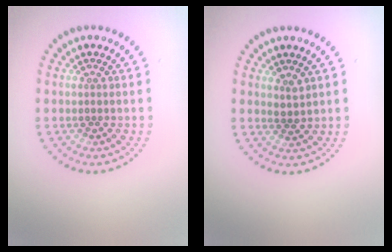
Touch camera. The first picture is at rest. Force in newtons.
{"total": 1.3, "press": 1.1, "slide": 0.7}